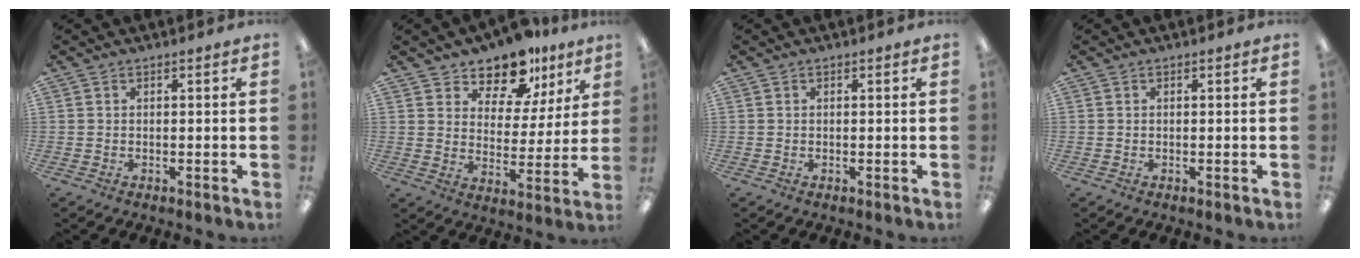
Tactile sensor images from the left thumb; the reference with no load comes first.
{"total": 12.1, "force": [9.9, 5.7, 4.1], "torque": [-0.068, -0.069, 0.182]}
{"total": 0.0}
{"total": 0.0}